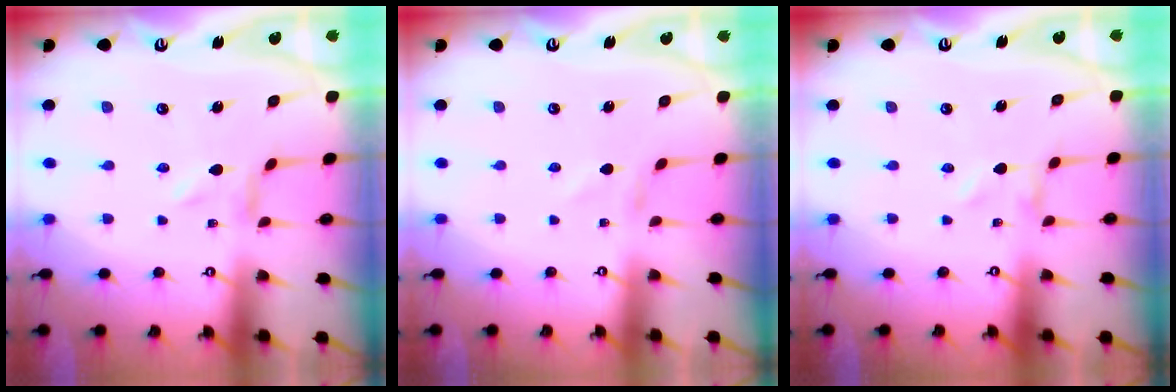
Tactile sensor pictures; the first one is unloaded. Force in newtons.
{"total": 0.9, "press": 0.8, "slide": 0.1}
{"total": 0.0}